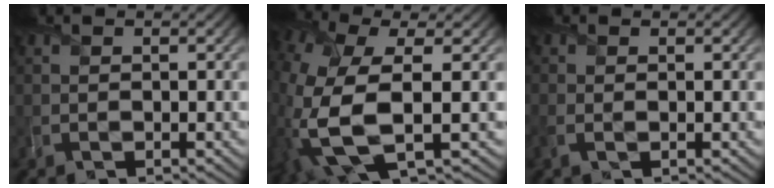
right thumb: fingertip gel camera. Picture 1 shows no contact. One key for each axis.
{"total": 12.6, "fx": -1.0, "fy": 6.1, "fz": 11.0, "tx": -0.285, "ty": -0.028, "tz": -0.010}
{"total": 1.3, "fx": -0.4, "fy": 0.8, "fz": 0.9, "tx": -0.029, "ty": -0.005, "tz": -0.010}